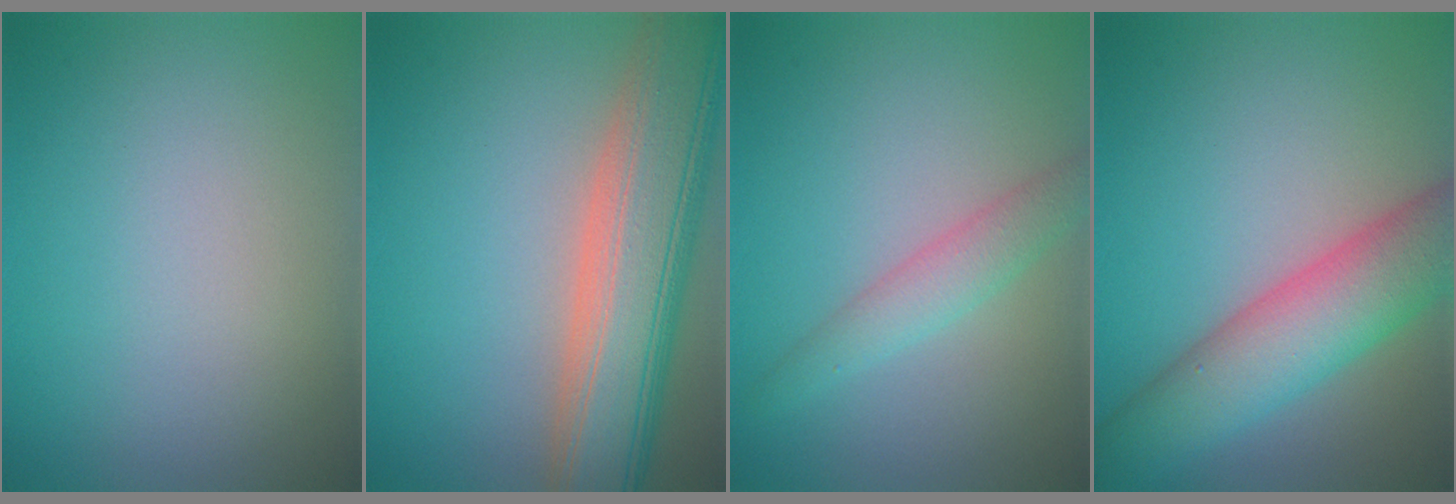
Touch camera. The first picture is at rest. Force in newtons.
{"total": 10.4, "press": 10.4, "slide": 0.6}
{"total": 2.4, "press": 2.4, "slide": 0.0}
{"total": 7.9, "press": 7.9, "slide": 0.3}